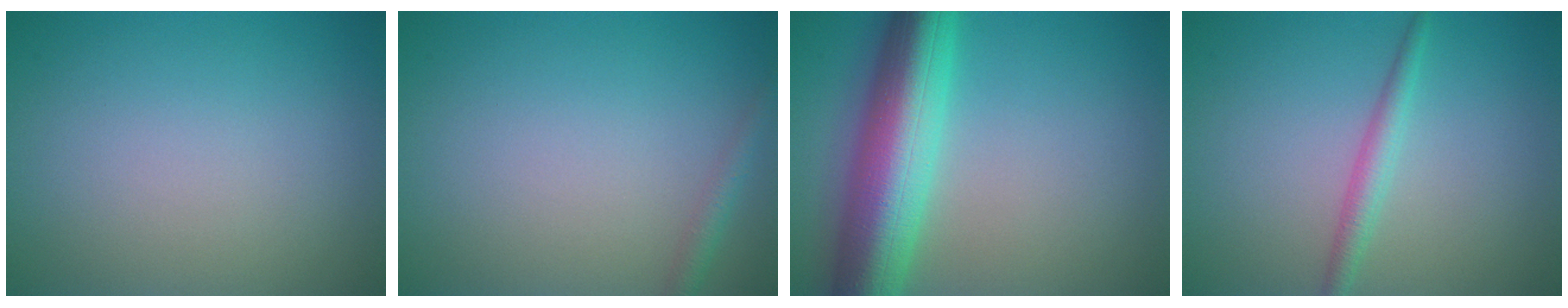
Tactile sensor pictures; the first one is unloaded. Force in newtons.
{"total": 1.4, "press": 1.4, "slide": 0.1}
{"total": 10.1, "press": 10.1, "slide": 0.3}
{"total": 1.9, "press": 1.9, "slide": 0.0}